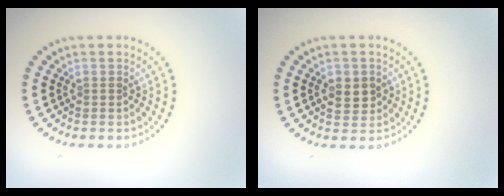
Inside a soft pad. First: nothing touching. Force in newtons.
{"total": 2.4, "press": 2.3, "slide": 0.6}